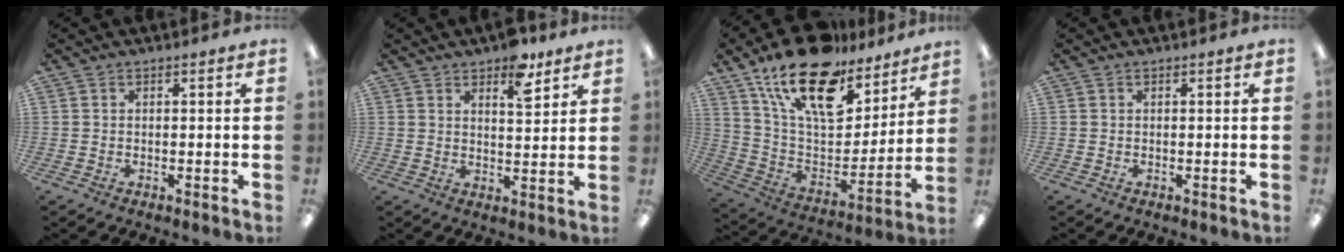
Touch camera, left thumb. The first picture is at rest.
{"total": 8.2, "force": [5.6, 3.4, 4.8], "torque": [-0.054, -0.032, 0.091]}
{"total": 21.4, "force": [14.3, 10.1, 12.3], "torque": [-0.206, -0.087, 0.251]}
{"total": 0.0}